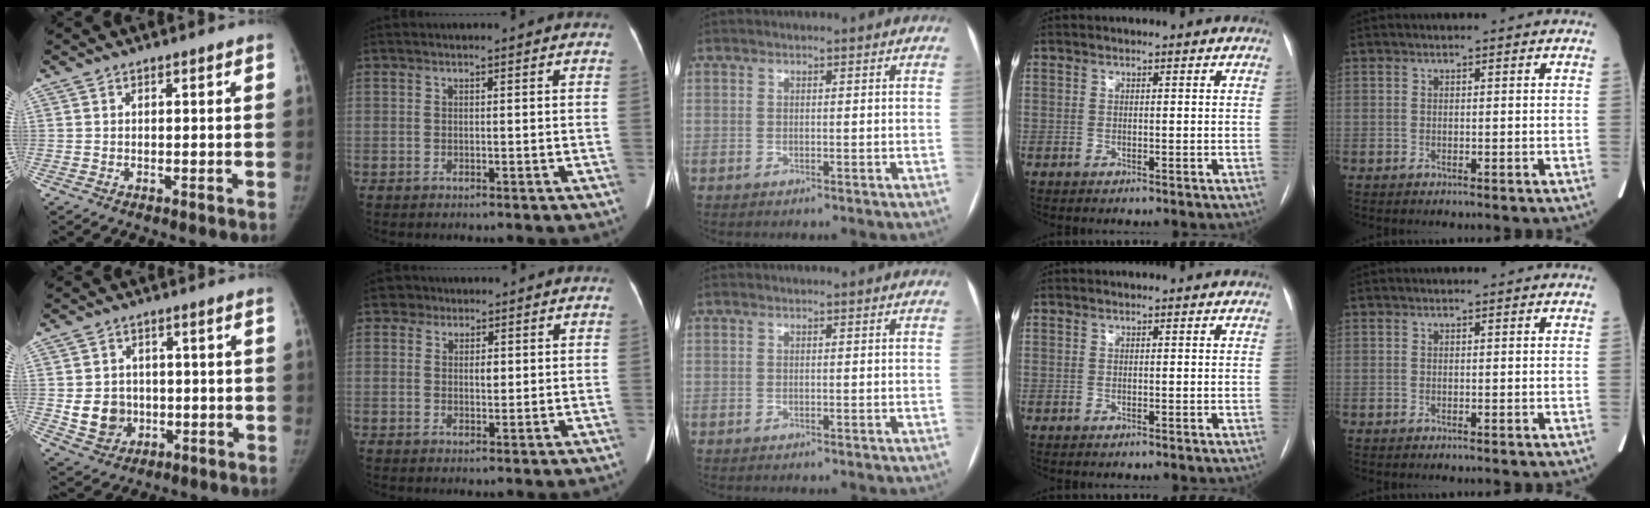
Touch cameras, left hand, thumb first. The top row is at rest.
{"thumb": {"total": 7.1, "force": [-0.7, 6.3, 3.2], "torque": [-0.020, 0.005, 0.002]}, "index": {"total": 3.1, "force": [1.3, 2.6, 1.2], "torque": [-0.018, 0.004, 0.020]}}